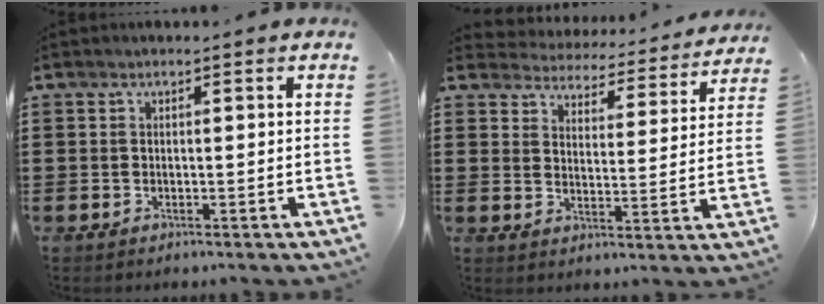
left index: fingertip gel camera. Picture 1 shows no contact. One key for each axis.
{"total": 3.8, "fx": 3.7, "fy": 0.3, "fz": -0.4, "tx": -0.011, "ty": -0.038, "tz": 0.058}